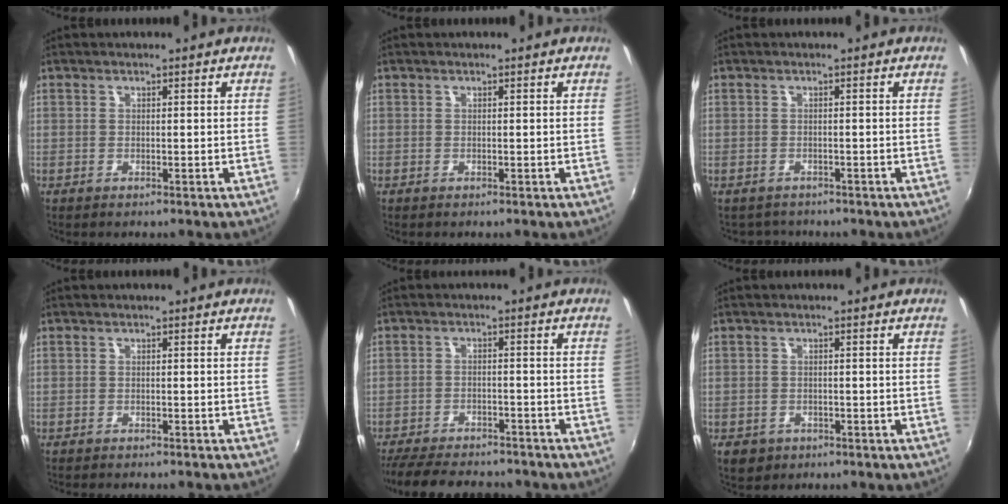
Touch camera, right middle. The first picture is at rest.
{"total": 0.0}
{"total": 2.2, "force": [-2.0, 1.1, 0.0], "torque": [-0.005, -0.006, -0.030]}
{"total": 2.2, "force": [-2.1, 0.3, 0.7], "torque": [-0.023, -0.014, -0.036]}
{"total": 15.7, "force": [-13.5, 4.8, 6.5], "torque": [-0.143, -0.016, -0.198]}
{"total": 3.7, "force": [-1.9, 2.9, 1.4], "torque": [-0.033, -0.007, -0.027]}